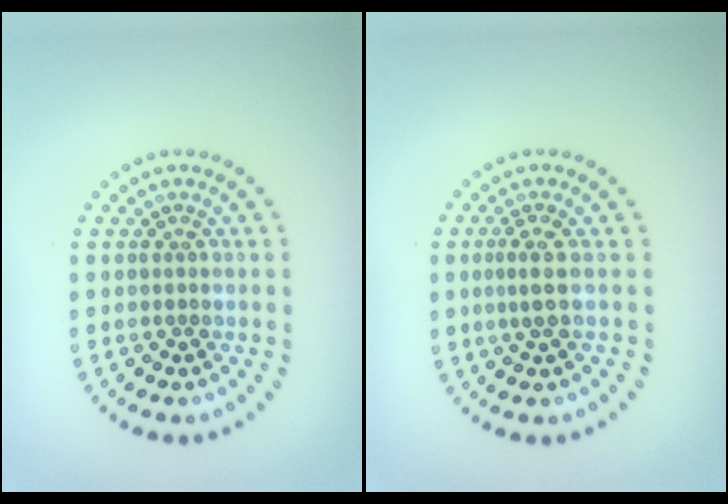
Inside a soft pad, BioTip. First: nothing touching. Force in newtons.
{"total": 1.8, "press": 1.5, "slide": 1.0}